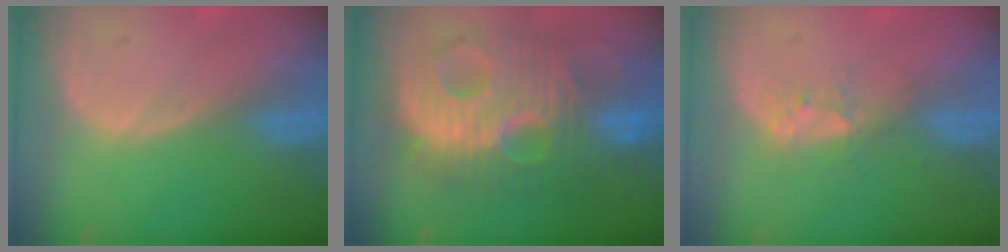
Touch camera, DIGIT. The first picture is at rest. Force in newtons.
{"total": 13.1, "press": 13.1, "slide": 1.1}
{"total": 3.3, "press": 2.8, "slide": 1.7}